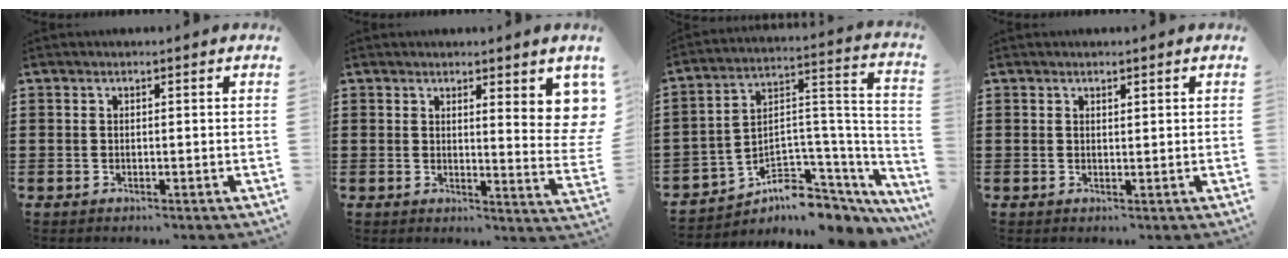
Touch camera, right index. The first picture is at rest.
{"total": 4.4, "force": [2.8, 0.6, 3.3], "torque": [-0.051, -0.016, 0.045]}
{"total": 4.8, "force": [-2.8, 3.4, 1.9], "torque": [-0.044, -0.021, -0.047]}
{"total": 0.7, "force": [0.5, 0.3, 0.2], "torque": [-0.005, 0.003, 0.010]}